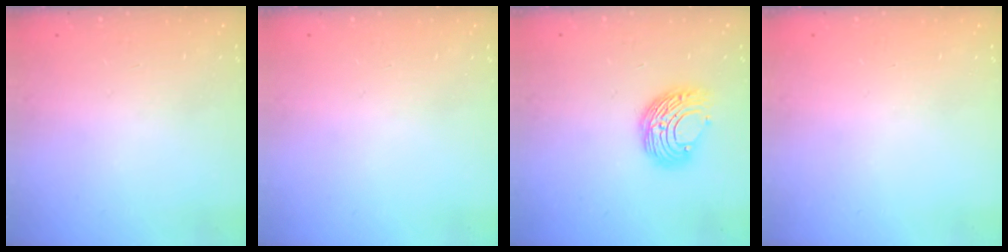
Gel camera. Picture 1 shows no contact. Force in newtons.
{"total": 0.0}
{"total": 9.1, "press": 9.1, "slide": 0.4}
{"total": 0.0}